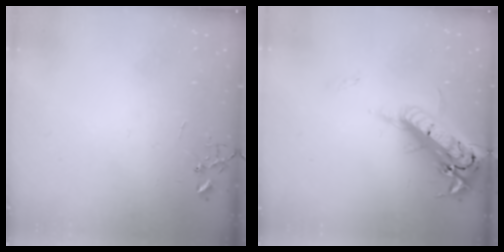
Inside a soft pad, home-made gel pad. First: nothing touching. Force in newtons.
{"total": 22.8, "press": 22.3, "slide": 4.6}